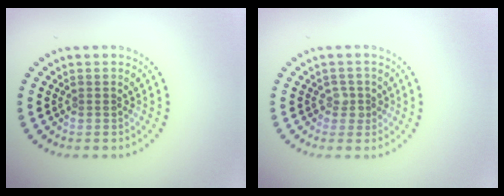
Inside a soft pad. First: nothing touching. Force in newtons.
{"total": 1.3, "press": 1.1, "slide": 0.7}